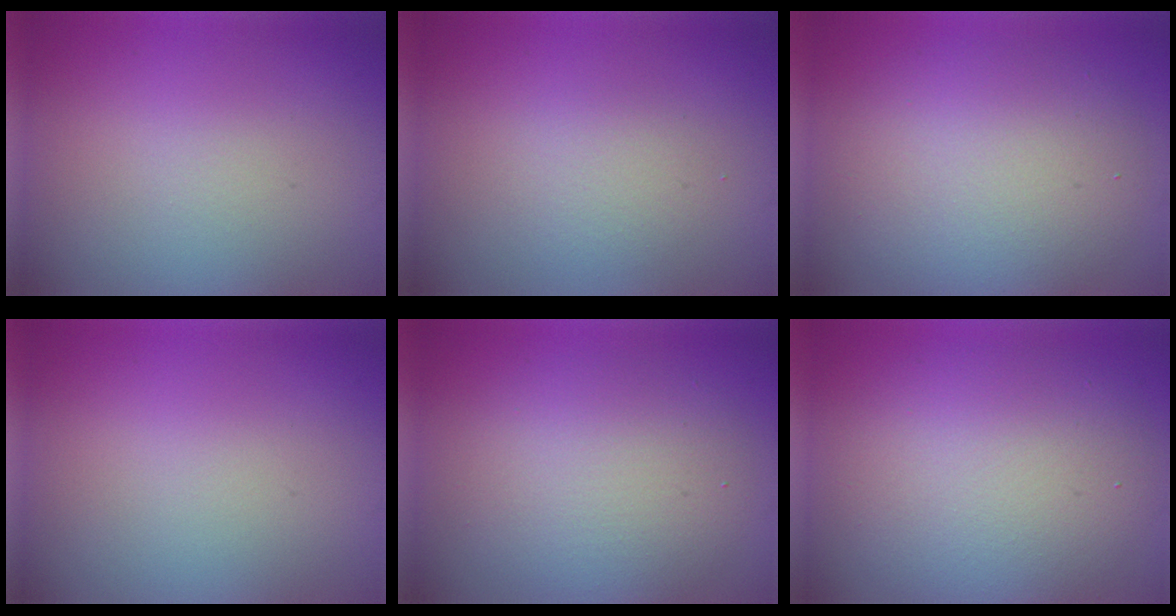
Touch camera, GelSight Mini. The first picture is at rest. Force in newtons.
{"total": 1.7, "press": 1.7, "slide": 0.1}
{"total": 7.1, "press": 7.0, "slide": 0.5}
{"total": 0.0}
{"total": 5.7, "press": 5.7, "slide": 0.4}
{"total": 8.3, "press": 8.3, "slide": 0.3}